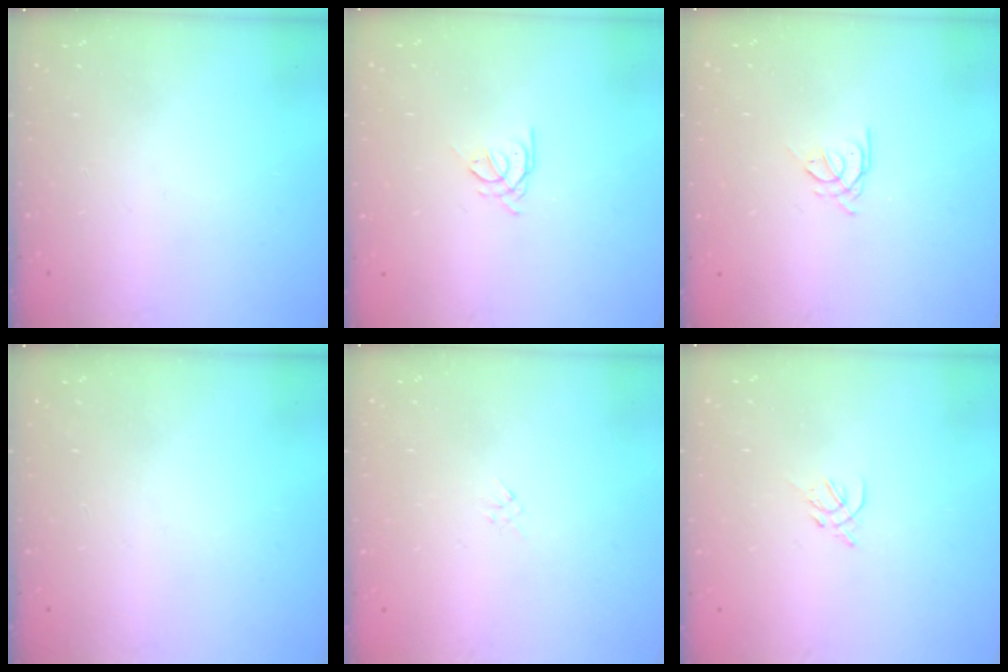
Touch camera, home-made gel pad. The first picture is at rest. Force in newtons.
{"total": 1.9, "press": 1.9, "slide": 0.4}
{"total": 1.9, "press": 1.9, "slide": 0.4}
{"total": 0.0}
{"total": 1.3, "press": 1.3, "slide": 0.4}
{"total": 3.2, "press": 3.1, "slide": 0.7}